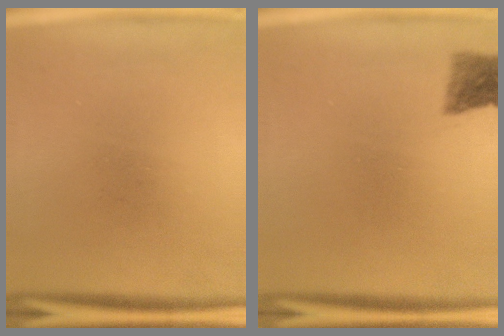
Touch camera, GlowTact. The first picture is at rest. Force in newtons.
{"total": 2.8}